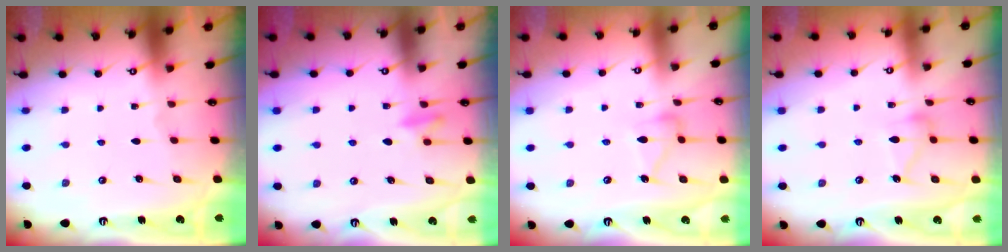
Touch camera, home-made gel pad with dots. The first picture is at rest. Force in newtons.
{"total": 8.5, "press": 8.4, "slide": 1.5}
{"total": 9.5, "press": 9.5, "slide": 0.5}
{"total": 10.6, "press": 10.6, "slide": 0.6}